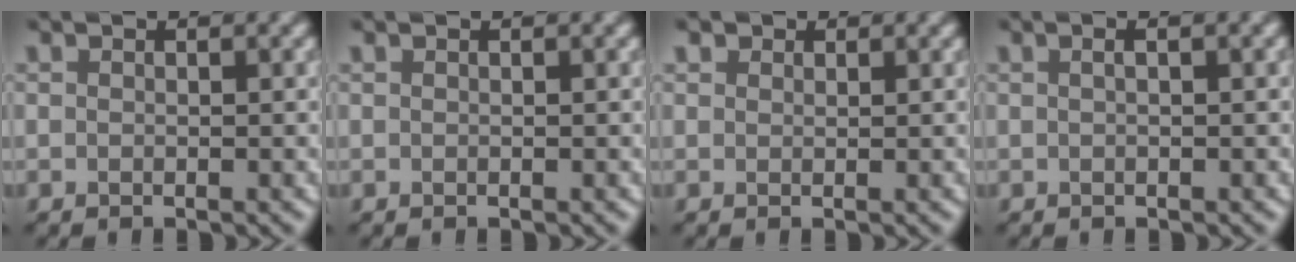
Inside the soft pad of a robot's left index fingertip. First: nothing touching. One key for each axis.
{"total": 0.0}
{"total": 1.3, "fx": 1.0, "fy": 0.8, "fz": 0.4, "tx": -0.012, "ty": -0.006, "tz": 0.016}
{"total": 1.3, "fx": 0.4, "fy": 0.1, "fz": 1.2, "tx": -0.023, "ty": 0.006, "tz": 0.008}